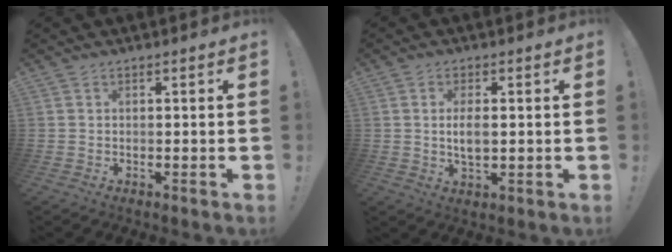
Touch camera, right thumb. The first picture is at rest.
{"total": 5.0, "force": [0.2, 2.4, 4.4], "torque": [-0.073, -0.007, -0.004]}